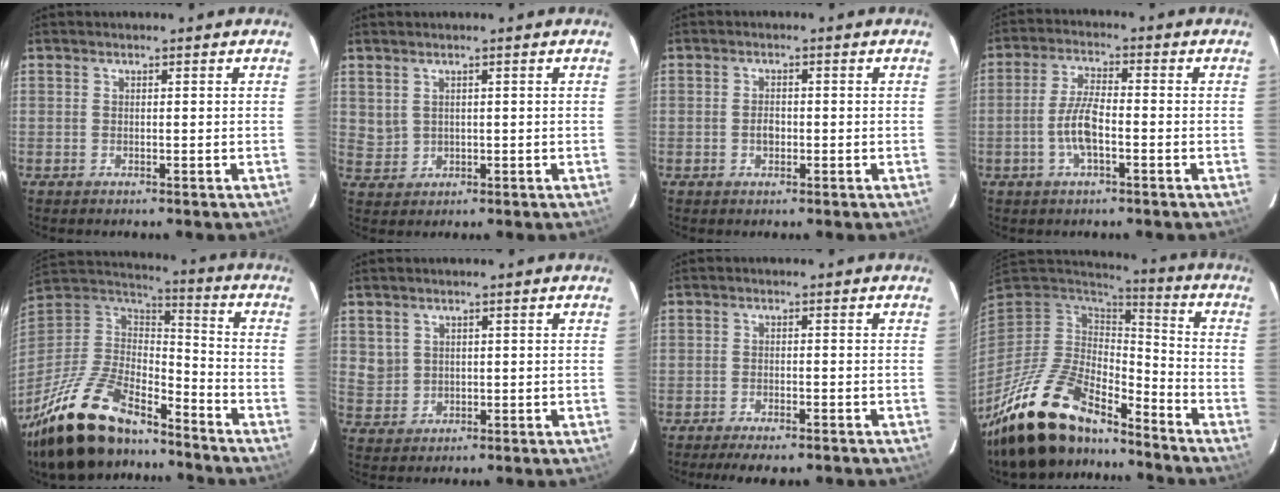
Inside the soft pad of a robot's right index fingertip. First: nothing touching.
{"total": 2.6, "force": [1.3, 2.1, 0.8], "torque": [-0.013, 0.004, 0.036]}
{"total": 2.1, "force": [-0.5, 1.6, 1.4], "torque": [-0.025, 0.004, -0.009]}
{"total": 6.4, "force": [-2.1, 1.9, 5.8], "torque": [-0.120, 0.005, -0.041]}
{"total": 26.0, "force": [-19.1, 10.0, 14.5], "torque": [-0.304, -0.021, -0.328]}
{"total": 3.5, "force": [1.2, 3.3, 0.6], "torque": [-0.005, 0.009, 0.032]}
{"total": 6.9, "force": [-5.6, 1.7, 3.6], "torque": [-0.087, -0.017, -0.087]}
{"total": 21.3, "force": [-16.4, 7.3, 11.5], "torque": [-0.231, -0.032, -0.291]}